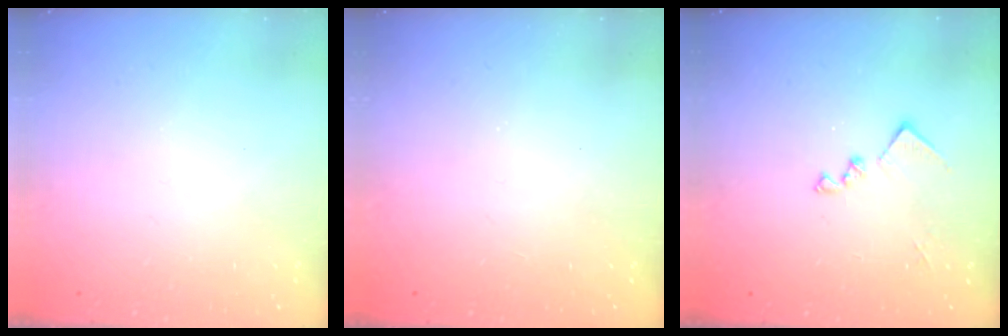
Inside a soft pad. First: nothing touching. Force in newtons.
{"total": 0.9, "press": 0.9, "slide": 0.1}
{"total": 9.5, "press": 9.5, "slide": 0.5}